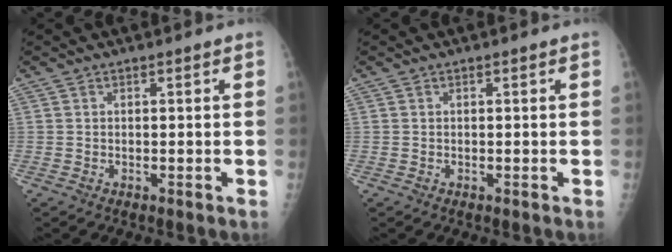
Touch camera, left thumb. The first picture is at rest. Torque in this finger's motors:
{"motor_torque": [-0.04, 0.06, -0.20, -0.16, 0.01]}